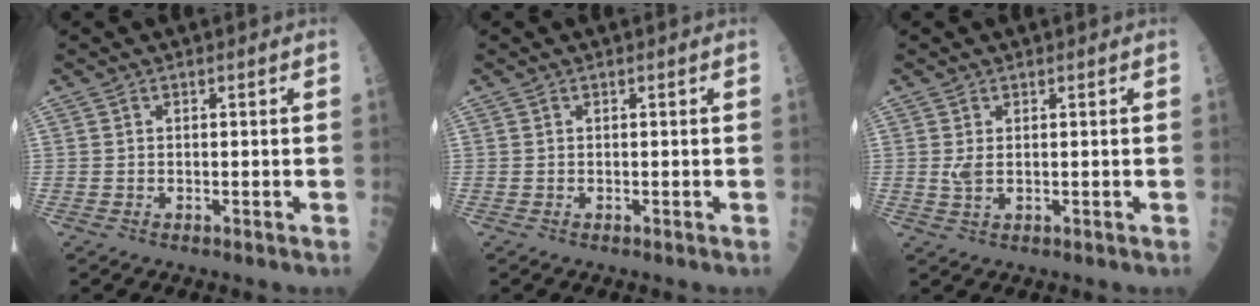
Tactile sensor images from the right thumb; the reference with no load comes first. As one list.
[{"total": 0.0}, {"total": 1.9, "force": [0.3, 0.9, 1.7], "torque": [-0.040, -0.005, 0.011]}]